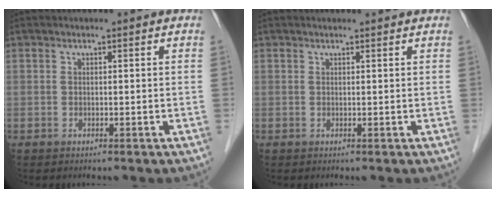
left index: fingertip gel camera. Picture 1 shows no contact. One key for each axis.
{"total": 1.8, "fx": 1.8, "fy": 0.1, "fz": 0.4, "tx": -0.009, "ty": 0.011, "tz": 0.024}